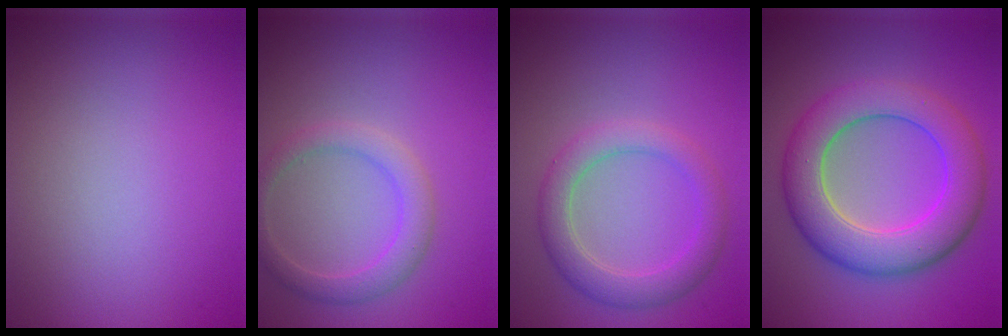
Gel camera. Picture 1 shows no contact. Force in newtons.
{"total": 2.7, "press": 2.7, "slide": 0.2}
{"total": 3.7, "press": 3.7, "slide": 0.3}
{"total": 7.9, "press": 7.8, "slide": 0.6}